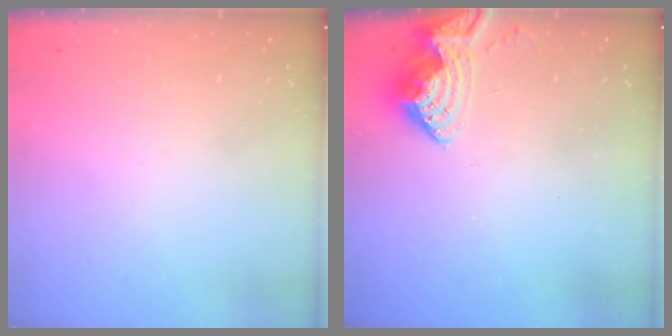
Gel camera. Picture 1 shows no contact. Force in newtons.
{"total": 9.4, "press": 9.4, "slide": 0.4}